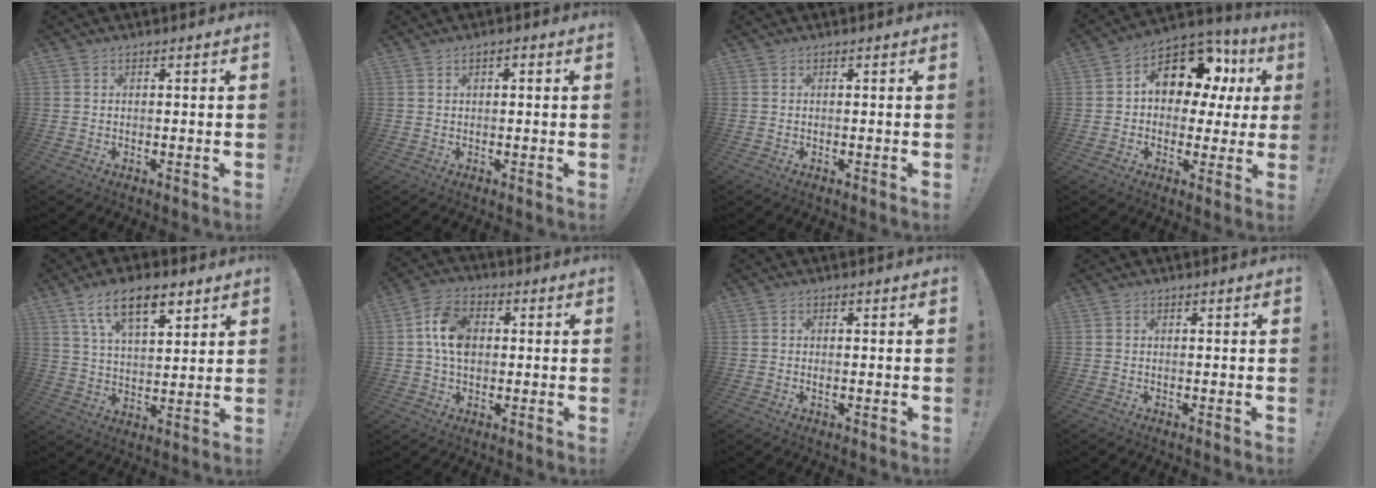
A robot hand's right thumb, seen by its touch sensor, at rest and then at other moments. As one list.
[{"total": 0.9, "force": [0.1, 0.4, 0.8], "torque": [-0.018, 0.005, 0.002]}, {"total": 0.0}, {"total": 15.0, "force": [5.9, 9.7, 9.9], "torque": [-0.149, -0.031, 0.103]}, {"total": 13.1, "force": [7.8, 5.6, 9.0], "torque": [-0.141, -0.028, 0.137]}, {"total": 11.0, "force": [1.3, 8.1, 7.4], "torque": [-0.128, 0.013, 0.027]}, {"total": 0.6, "force": [-0.1, 0.5, 0.3], "torque": [-0.005, 0.003, -0.003]}, {"total": 0.0}]